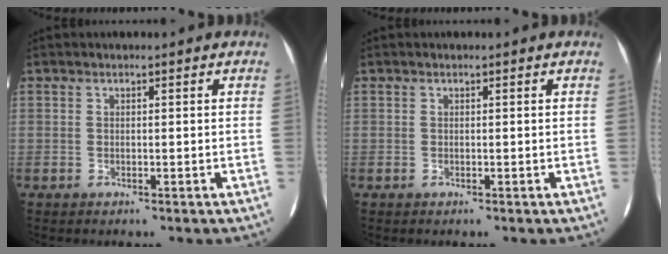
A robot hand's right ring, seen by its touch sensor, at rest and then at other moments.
{"total": 0.0}